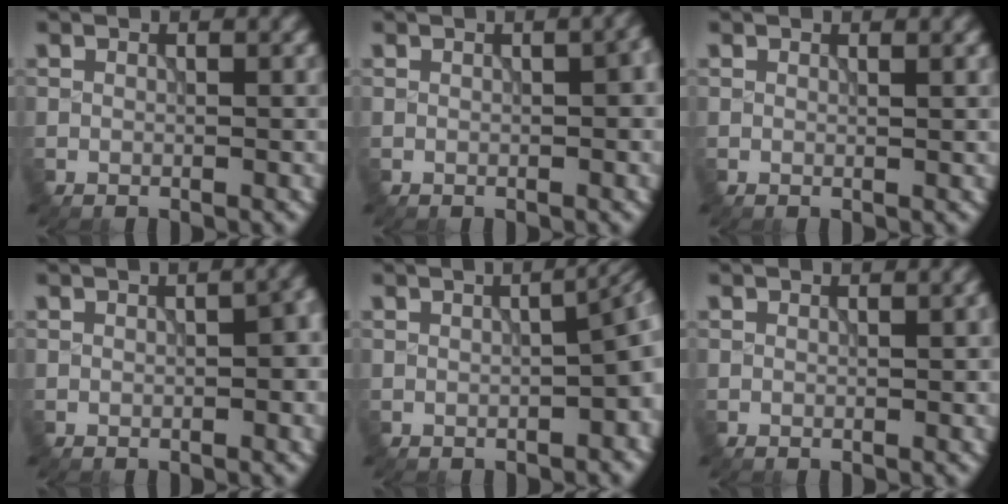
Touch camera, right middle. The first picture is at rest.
{"total": 2.3, "force": [-0.1, 1.0, 2.1], "torque": [-0.021, 0.001, 0.009]}
{"total": 0.5, "force": [0.5, -0.1, 0.2], "torque": [0.000, 0.002, 0.006]}
{"total": 3.7, "force": [-0.2, 1.7, 3.3], "torque": [-0.026, 0.001, 0.008]}
{"total": 6.3, "force": [-0.8, 2.4, 5.8], "torque": [-0.048, -0.006, -0.006]}
{"total": 0.6, "force": [0.0, 0.2, 0.6], "torque": [-0.007, 0.000, 0.003]}